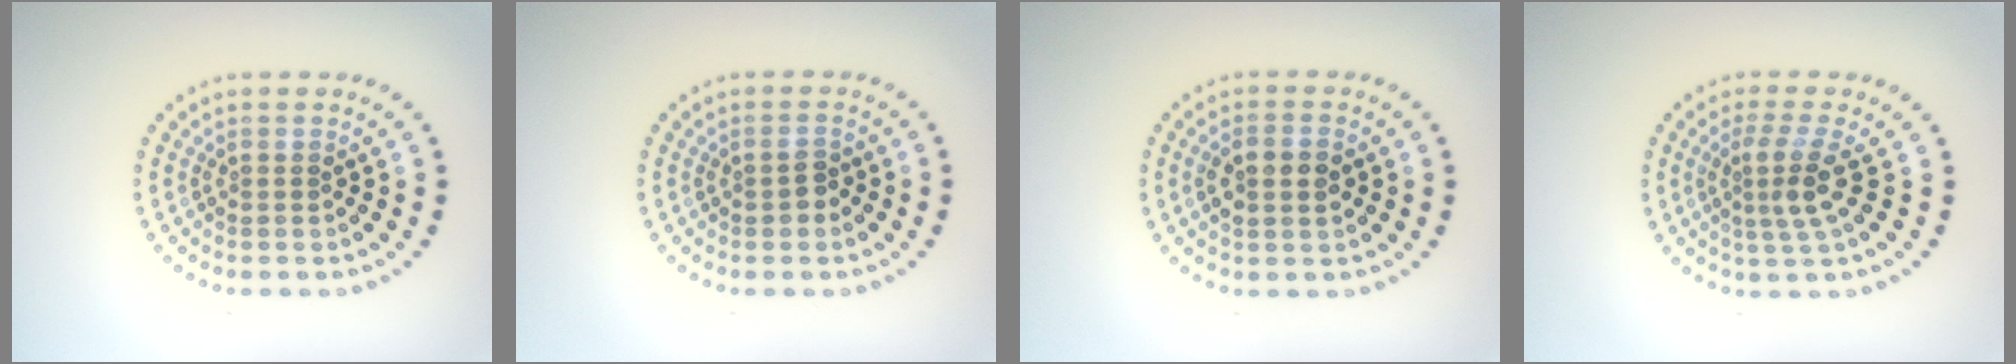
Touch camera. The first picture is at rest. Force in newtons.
{"total": 1.2, "press": 1.2, "slide": 0.2}
{"total": 2.6, "press": 2.6, "slide": 0.4}
{"total": 3.1, "press": 2.2, "slide": 2.1}